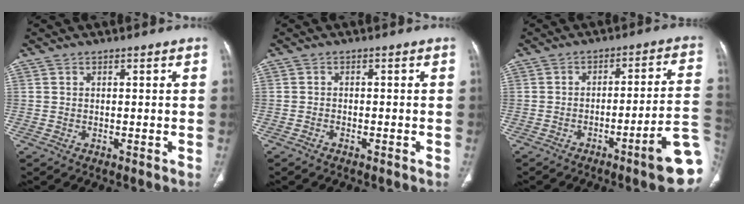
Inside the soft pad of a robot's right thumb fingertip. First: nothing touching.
{"total": 0.9, "force": [-0.8, 0.3, 0.4], "torque": [-0.013, 0.007, -0.011]}
{"total": 13.6, "force": [-5.8, 1.4, 12.2], "torque": [-0.128, 0.035, -0.080]}